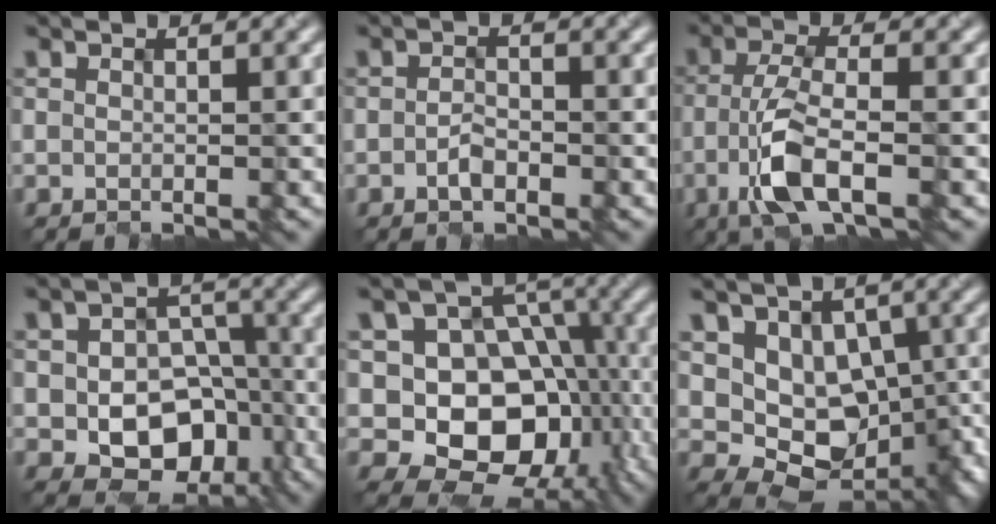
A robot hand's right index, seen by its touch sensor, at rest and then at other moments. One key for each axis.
{"total": 1.8, "fx": -1.3, "fy": 0.9, "fz": 0.9, "tx": -0.025, "ty": -0.001, "tz": -0.019}
{"total": 5.4, "fx": -2.1, "fy": 1.7, "fz": 4.7, "tx": -0.106, "ty": -0.007, "tz": -0.034}
{"total": 8.9, "fx": -2.9, "fy": 6.3, "fz": 5.6, "tx": -0.075, "ty": -0.010, "tz": -0.039}
{"total": 11.5, "fx": -2.2, "fy": 9.1, "fz": 6.6, "tx": -0.076, "ty": -0.002, "tz": -0.040}
{"total": 11.0, "fx": -0.6, "fy": 8.4, "fz": 7.1, "tx": -0.108, "ty": -0.002, "tz": 0.016}